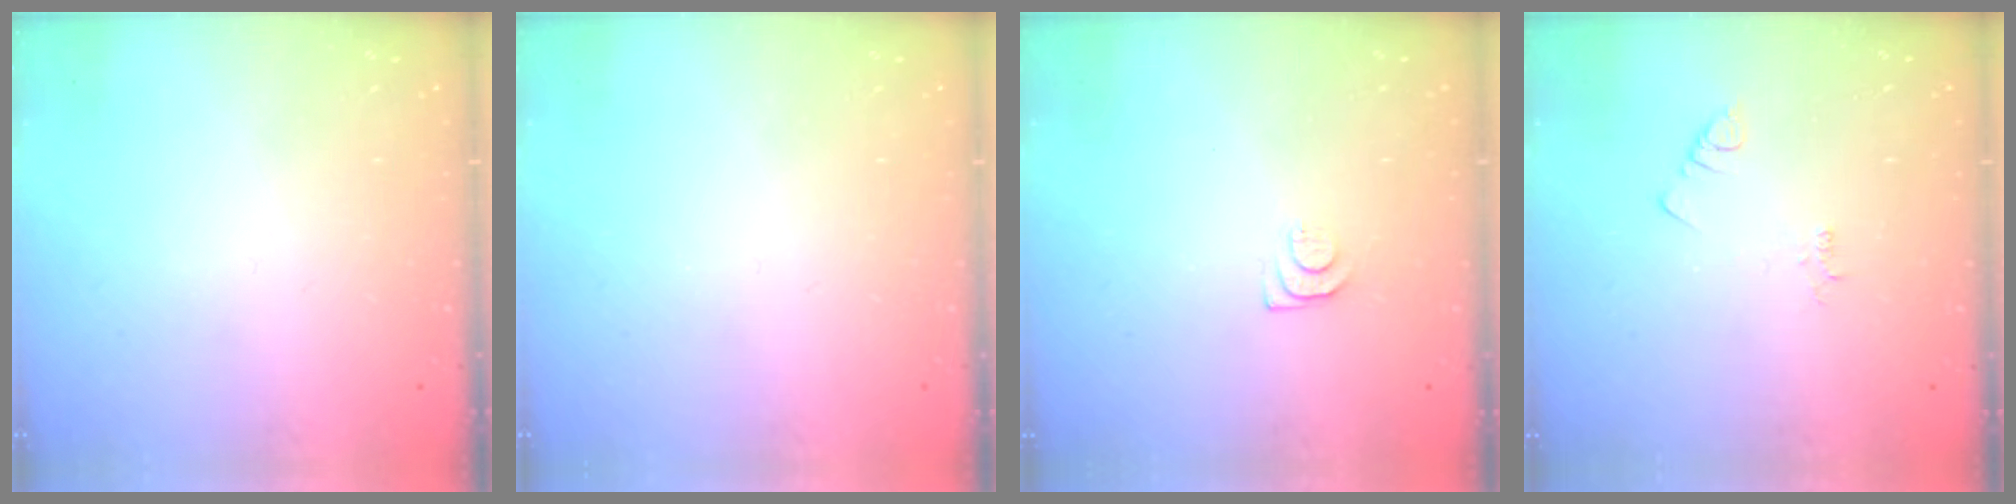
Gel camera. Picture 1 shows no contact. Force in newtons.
{"total": 0.0}
{"total": 4.6, "press": 4.6, "slide": 0.7}
{"total": 1.9, "press": 1.9, "slide": 0.3}